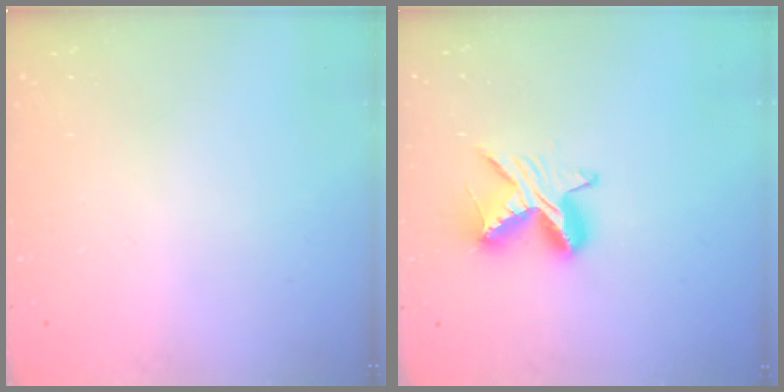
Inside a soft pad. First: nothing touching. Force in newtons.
{"total": 8.7, "press": 8.7, "slide": 0.2}